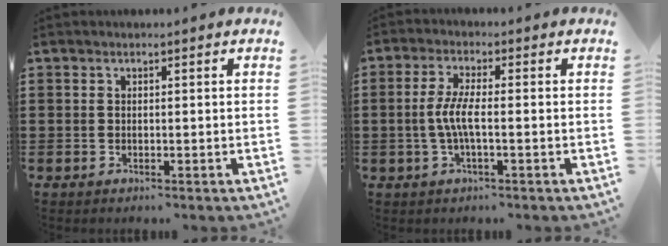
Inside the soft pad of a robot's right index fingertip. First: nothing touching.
{"total": 4.6, "force": [-0.9, 0.7, 4.4], "torque": [-0.109, -0.010, -0.028]}